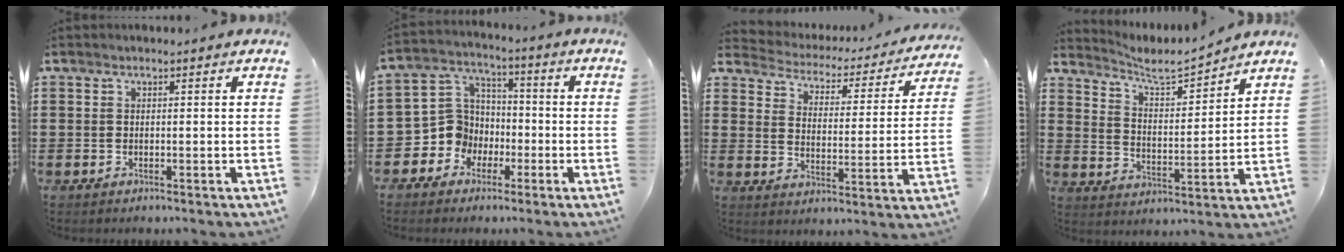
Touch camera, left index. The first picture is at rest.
{"total": 7.7, "force": [-1.8, 7.3, 1.8], "torque": [-0.091, 0.000, -0.039]}
{"total": 2.5, "force": [2.4, 0.5, 0.0], "torque": [-0.023, -0.027, 0.031]}
{"total": 4.7, "force": [4.4, 0.3, 1.5], "torque": [-0.052, -0.034, 0.069]}